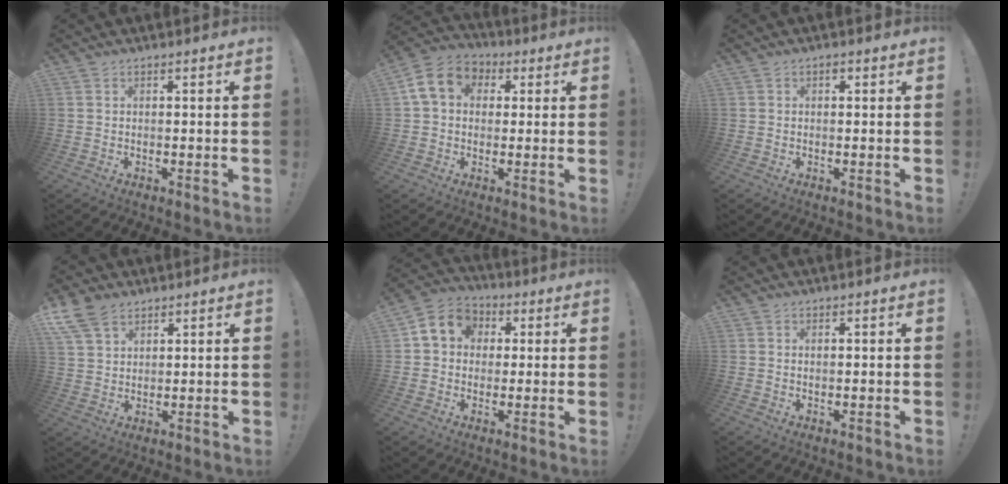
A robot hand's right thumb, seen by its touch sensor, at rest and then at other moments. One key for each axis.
{"total": 11.8, "fx": 3.1, "fy": 9.3, "fz": 6.6, "tx": -0.097, "ty": 0.007, "tz": 0.068}
{"total": 0.8, "fx": 0.2, "fy": 0.6, "fz": 0.5, "tx": -0.003, "ty": 0.000, "tz": 0.002}
{"total": 9.1, "fx": 6.0, "fy": 5.5, "fz": 4.1, "tx": -0.087, "ty": -0.024, "tz": 0.120}
{"total": 8.8, "fx": 1.8, "fy": 7.6, "fz": 3.9, "tx": -0.054, "ty": 0.002, "tz": 0.041}
{"total": 0.5, "fx": 0.4, "fy": 0.1, "fz": 0.3, "tx": -0.003, "ty": -0.001, "tz": 0.007}